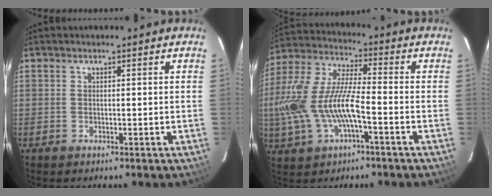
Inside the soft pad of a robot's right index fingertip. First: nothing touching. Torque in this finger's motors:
{"motor_torque": [0.68, -0.28, 1.05, 0.21]}